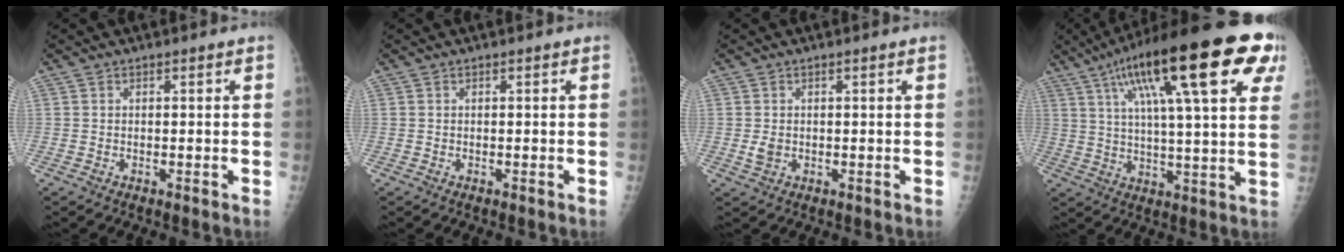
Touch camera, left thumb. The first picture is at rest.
{"total": 0.0}
{"total": 1.8, "force": [0.1, 1.2, 1.4], "torque": [-0.026, -0.001, 0.008]}
{"total": 27.4, "force": [12.5, 6.7, 23.5], "torque": [-0.354, 0.011, 0.185]}